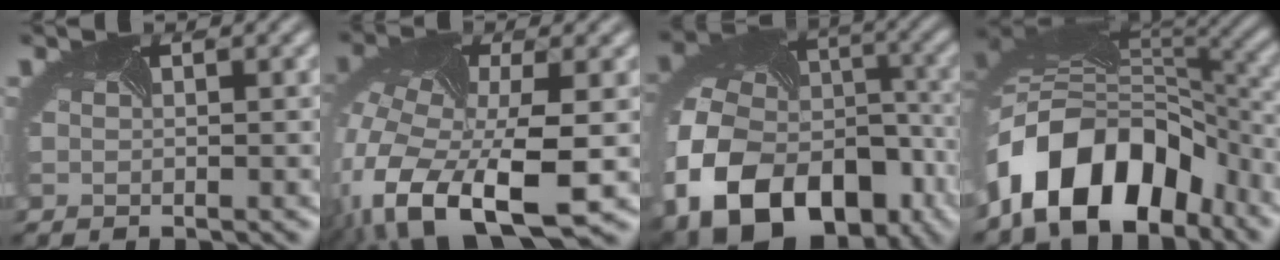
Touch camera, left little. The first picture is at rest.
{"total": 13.9, "force": [-5.3, 7.6, 10.4], "torque": [-0.254, -0.037, -0.076]}
{"total": 16.5, "force": [-7.3, 11.6, 9.2], "torque": [-0.209, -0.045, -0.109]}
{"total": 11.2, "force": [-5.7, 7.2, 6.5], "torque": [-0.115, 0.020, -0.111]}